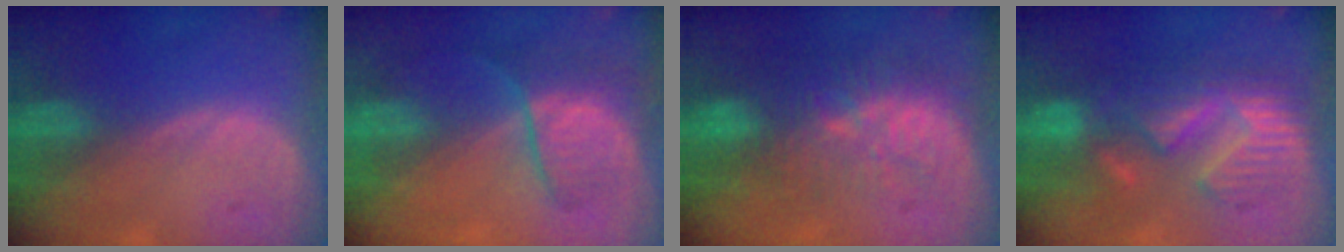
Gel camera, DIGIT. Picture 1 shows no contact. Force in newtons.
{"total": 6.6, "press": 6.2, "slide": 2.3}
{"total": 9.5, "press": 9.1, "slide": 2.8}
{"total": 8.9, "press": 8.9, "slide": 0.0}